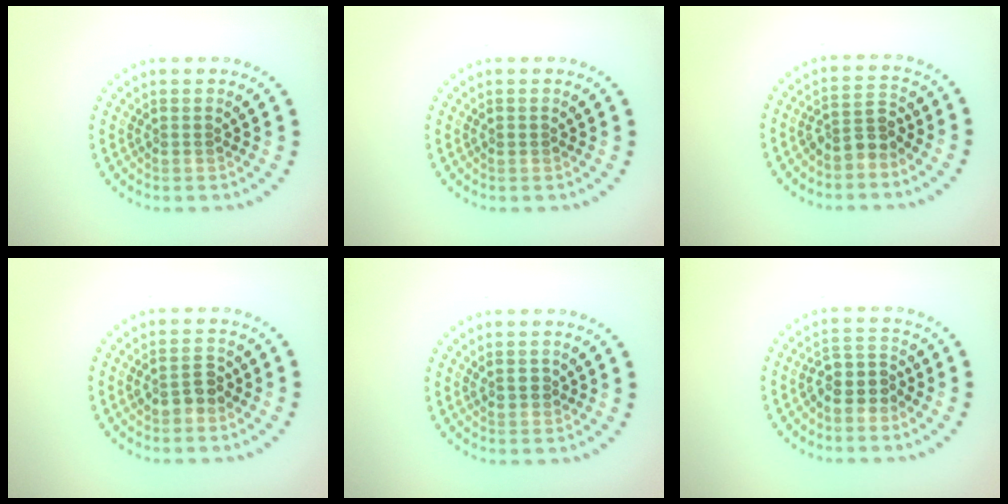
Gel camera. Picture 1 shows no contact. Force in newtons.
{"total": 0.6, "press": 0.6, "slide": 0.1}
{"total": 2.7, "press": 2.4, "slide": 1.2}
{"total": 2.2, "press": 2.2, "slide": 0.4}
{"total": 0.9, "press": 0.8, "slide": 0.4}
{"total": 2.9, "press": 2.5, "slide": 1.6}